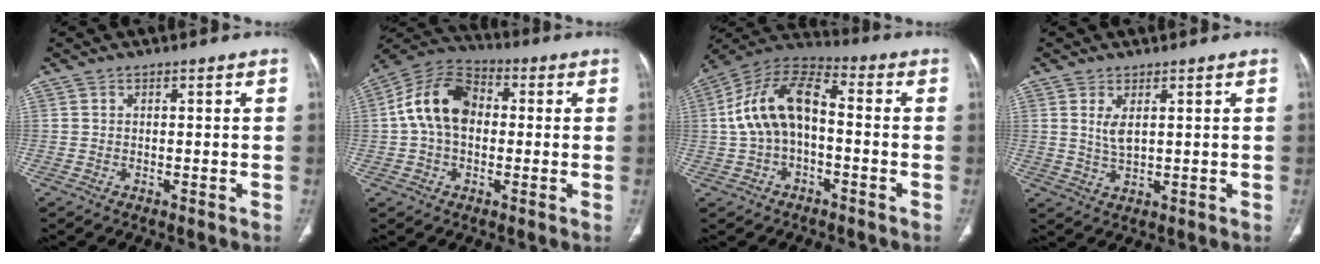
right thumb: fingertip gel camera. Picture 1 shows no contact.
{"total": 13.0, "force": [0.8, 8.9, 9.3], "torque": [-0.163, 0.031, 0.000]}
{"total": 13.9, "force": [-0.5, 8.0, 11.4], "torque": [-0.216, 0.045, -0.019]}
{"total": 3.3, "force": [1.2, 1.3, 2.9], "torque": [-0.060, -0.011, 0.032]}